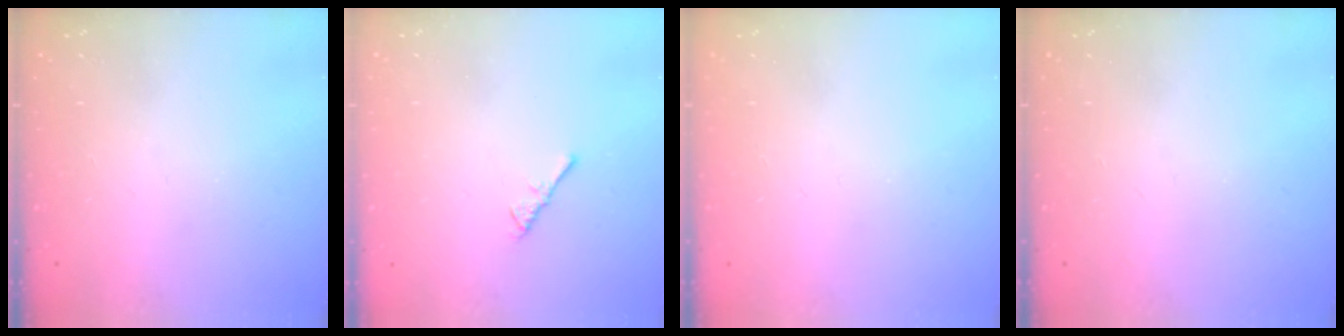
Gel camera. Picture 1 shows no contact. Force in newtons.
{"total": 2.2, "press": 2.1, "slide": 0.5}
{"total": 0.0}
{"total": 0.0}